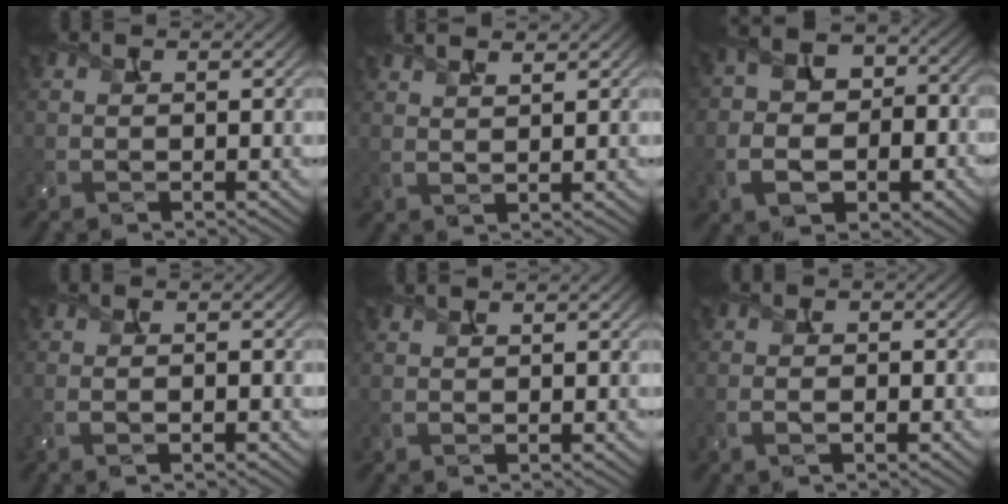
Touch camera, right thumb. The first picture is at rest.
{"total": 2.7, "force": [2.2, 0.4, 1.6], "torque": [-0.026, 0.002, 0.036]}
{"total": 10.2, "force": [-2.7, 7.2, 6.7], "torque": [-0.110, -0.019, -0.053]}
{"total": 2.3, "force": [-0.8, 0.8, 2.0], "torque": [-0.020, 0.006, -0.021]}
{"total": 0.5, "force": [0.4, 0.1, 0.3], "torque": [-0.010, 0.005, 0.007]}
{"total": 2.5, "force": [-0.8, 1.4, 1.9], "torque": [-0.017, 0.004, -0.023]}